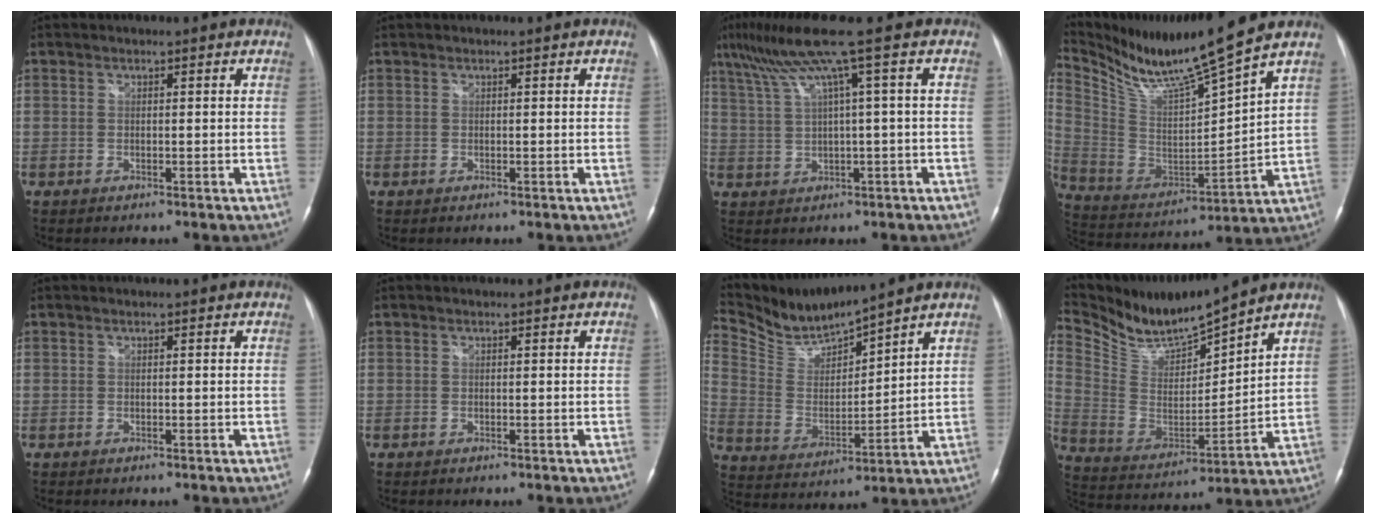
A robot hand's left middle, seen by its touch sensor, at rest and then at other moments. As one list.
[{"total": 0.0}, {"total": 8.1, "force": [4.1, -1.7, 6.8], "torque": [-0.133, 0.031, 0.080]}, {"total": 14.8, "force": [13.0, -1.9, 6.8], "torque": [-0.146, -0.031, 0.248]}, {"total": 0.0}, {"total": 0.0}, {"total": 10.6, "force": [10.3, -0.5, 2.7], "torque": [-0.075, 0.000, 0.216]}, {"total": 13.6, "force": [12.9, 0.3, 4.4], "torque": [-0.101, -0.011, 0.258]}]